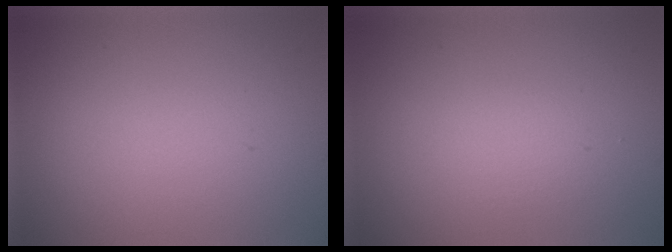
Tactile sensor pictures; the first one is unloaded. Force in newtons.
{"total": 1.1, "press": 1.1, "slide": 0.0}